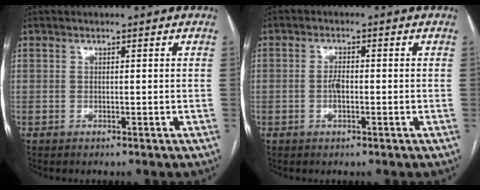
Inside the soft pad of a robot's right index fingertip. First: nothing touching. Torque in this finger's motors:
{"motor_torque": [0.66, -0.05, 0.07, 0.06]}